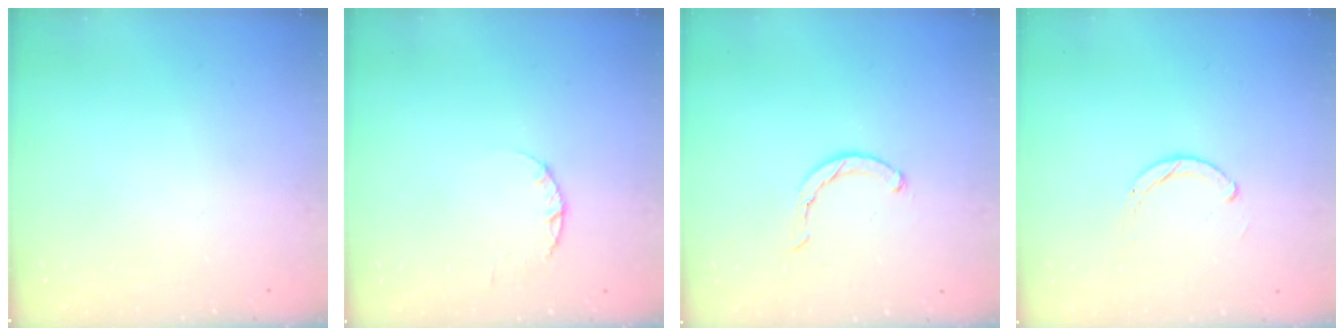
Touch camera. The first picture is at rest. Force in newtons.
{"total": 2.4, "press": 2.3, "slide": 0.4}
{"total": 2.3, "press": 2.2, "slide": 0.5}
{"total": 1.8, "press": 1.8, "slide": 0.2}